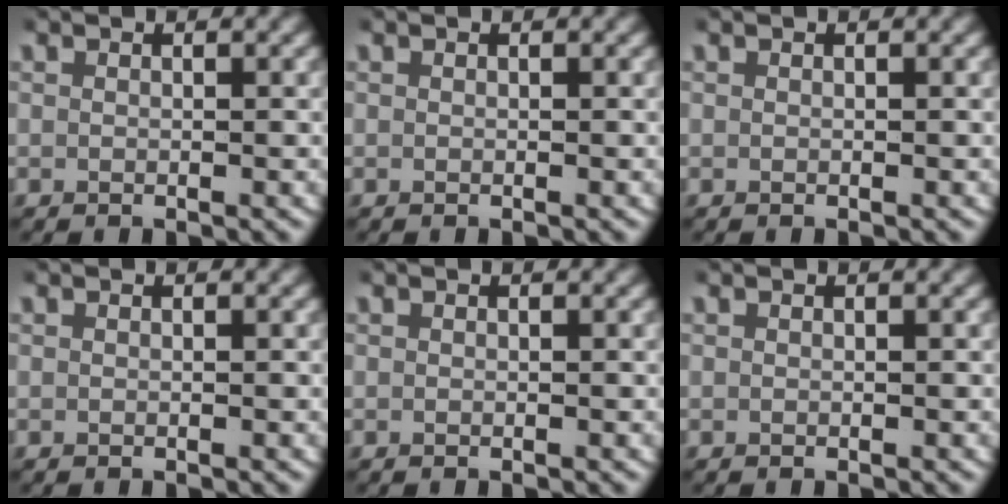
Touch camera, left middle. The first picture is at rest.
{"total": 0.0}
{"total": 0.0}
{"total": 0.0}
{"total": 0.0}
{"total": 0.0}